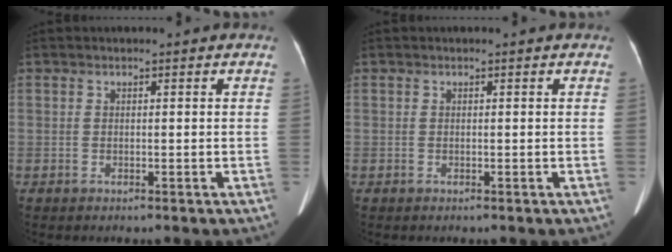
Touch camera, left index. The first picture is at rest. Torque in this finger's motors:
{"motor_torque": [0.02, 0.02, 0.01, 0.01]}